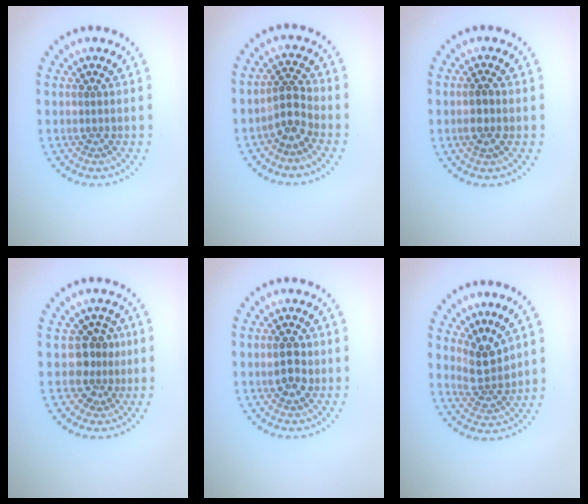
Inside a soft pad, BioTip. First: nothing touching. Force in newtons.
{"total": 2.4, "press": 1.8, "slide": 1.6}
{"total": 1.8, "press": 1.8, "slide": 0.5}
{"total": 2.7, "press": 2.2, "slide": 1.6}
{"total": 2.4, "press": 2.4, "slide": 0.2}
{"total": 2.8, "press": 2.4, "slide": 1.5}